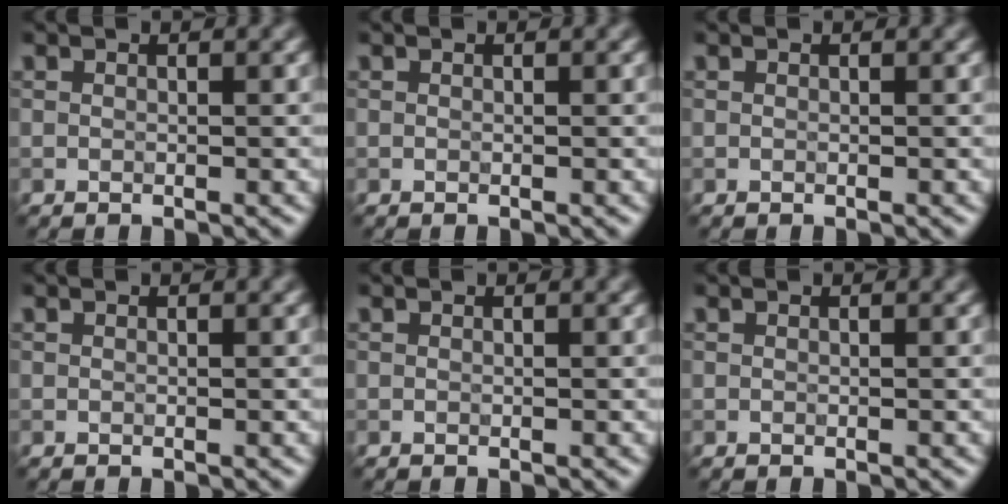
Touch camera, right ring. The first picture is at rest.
{"total": 0.0}
{"total": 0.0}
{"total": 0.0}
{"total": 0.0}
{"total": 0.0}